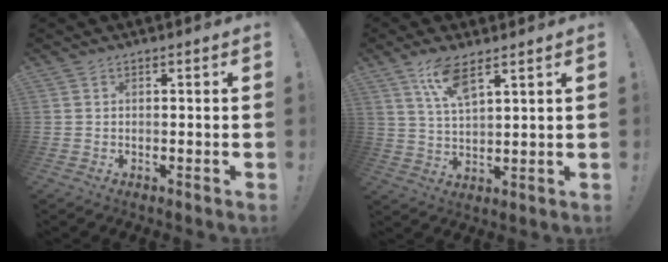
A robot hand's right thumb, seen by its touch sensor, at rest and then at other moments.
{"total": 8.8, "force": [5.8, 2.3, 6.3], "torque": [-0.133, -0.013, 0.104]}